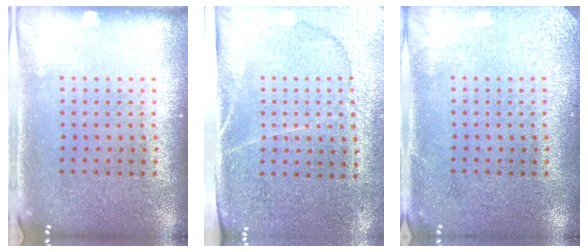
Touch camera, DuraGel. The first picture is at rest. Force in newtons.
{"total": 2.9, "press": 2.7, "slide": 1.2}
{"total": 2.4, "press": 2.4, "slide": 0.3}